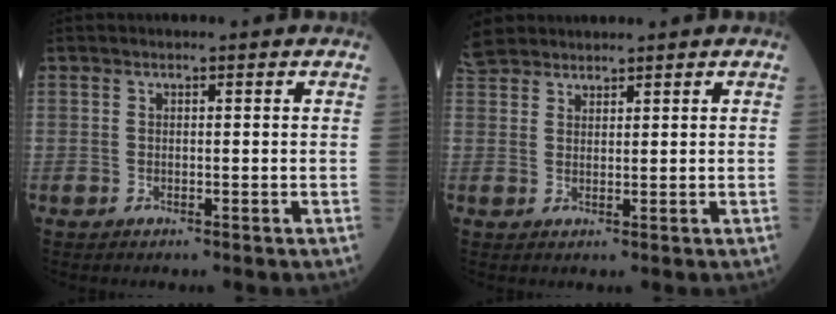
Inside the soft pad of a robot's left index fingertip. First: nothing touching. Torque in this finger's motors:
{"motor_torque": [0.43, -0.41, 0.01, 0.02]}